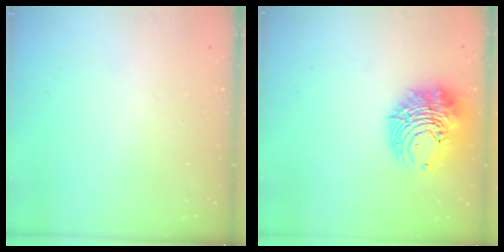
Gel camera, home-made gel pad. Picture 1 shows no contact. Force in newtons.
{"total": 13.6, "press": 13.5, "slide": 1.7}